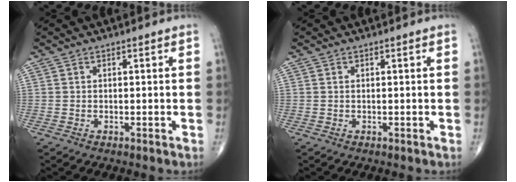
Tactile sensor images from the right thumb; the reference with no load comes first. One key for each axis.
{"total": 0.0}